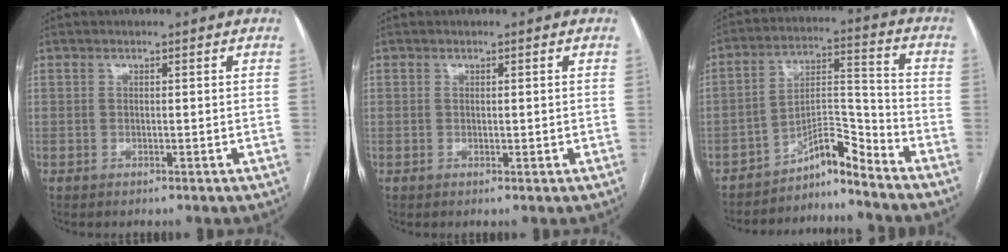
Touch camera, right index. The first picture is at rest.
{"total": 0.7, "force": [0.2, 0.5, 0.4], "torque": [-0.002, -0.001, 0.003]}
{"total": 6.5, "force": [-6.2, 0.6, 1.8], "torque": [-0.019, 0.039, -0.102]}